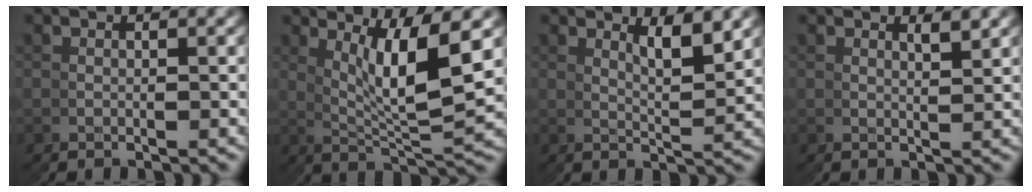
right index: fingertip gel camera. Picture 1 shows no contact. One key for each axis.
{"total": 6.4, "fx": 2.6, "fy": 1.3, "fz": 5.7, "tx": -0.107, "ty": -0.006, "tz": 0.047}
{"total": 2.9, "fx": 2.3, "fy": -0.4, "fz": 1.7, "tx": -0.031, "ty": -0.004, "tz": 0.044}
{"total": 1.5, "fx": 1.3, "fy": -0.7, "fz": 0.5, "tx": -0.004, "ty": 0.001, "tz": 0.024}